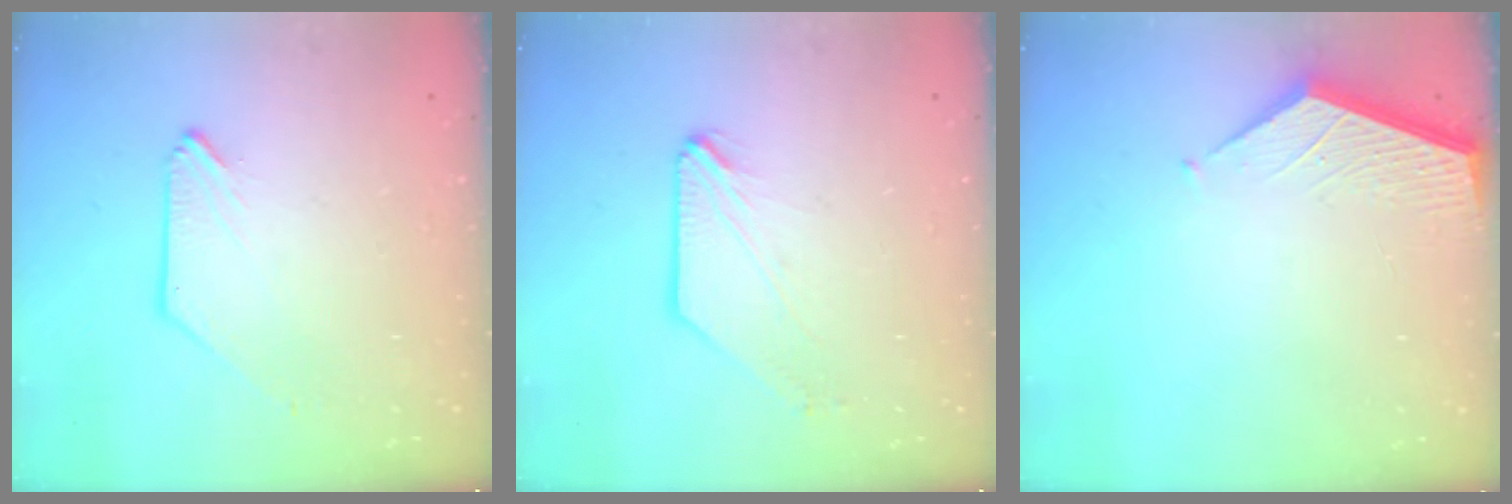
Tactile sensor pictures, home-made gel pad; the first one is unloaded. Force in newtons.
{"total": 0.0}
{"total": 3.7, "press": 3.7, "slide": 0.3}